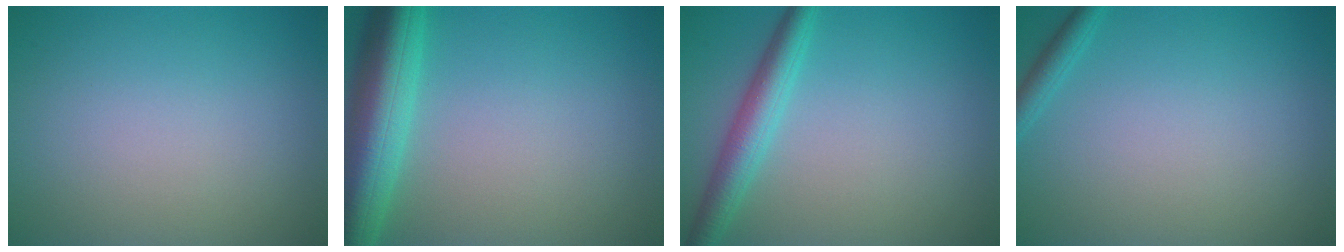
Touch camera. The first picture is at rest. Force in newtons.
{"total": 7.8, "press": 7.8, "slide": 0.4}
{"total": 3.5, "press": 3.5, "slide": 0.1}
{"total": 1.4, "press": 1.4, "slide": 0.1}